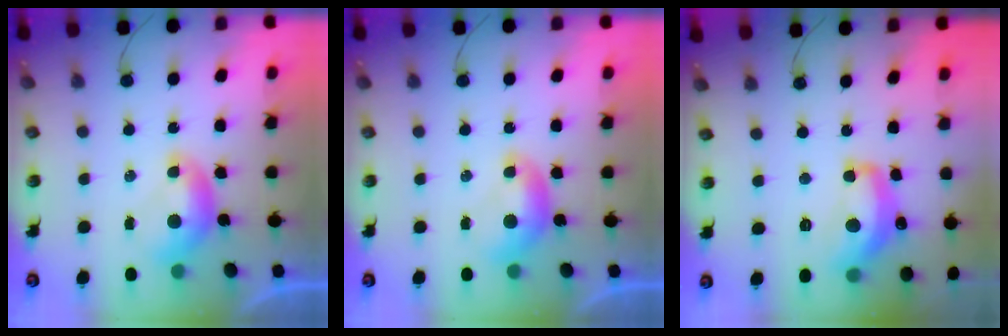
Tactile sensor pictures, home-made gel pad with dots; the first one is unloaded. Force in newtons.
{"total": 0.0}
{"total": 9.3, "press": 9.3, "slide": 0.7}